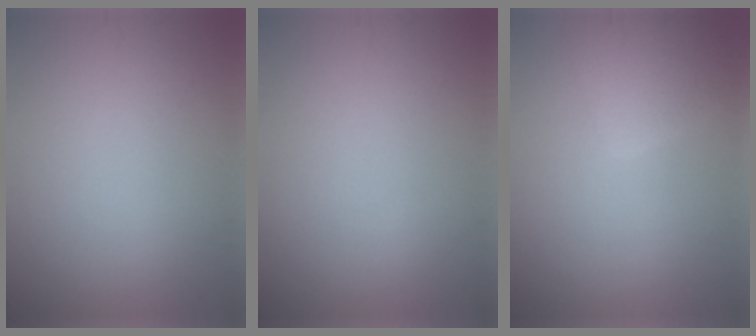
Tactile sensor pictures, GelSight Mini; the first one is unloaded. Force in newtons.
{"total": 0.0}
{"total": 3.6, "press": 3.5, "slide": 0.2}